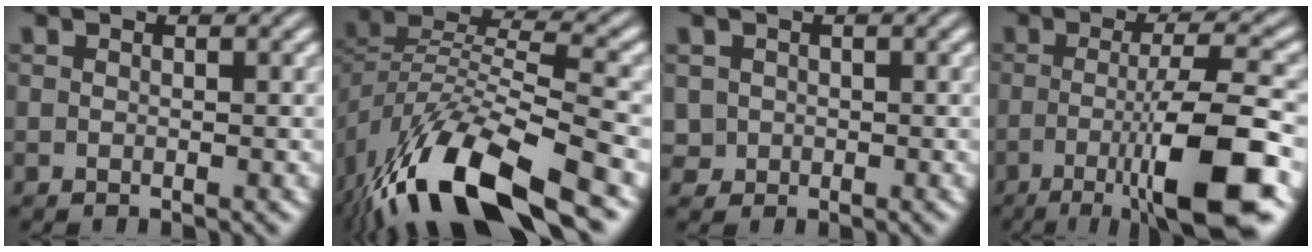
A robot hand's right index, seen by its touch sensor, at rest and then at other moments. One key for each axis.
{"total": 10.5, "fx": -4.3, "fy": 4.6, "fz": 8.3, "tx": -0.169, "ty": -0.039, "tz": -0.051}
{"total": 2.4, "fx": -0.1, "fy": 2.3, "fz": 0.8, "tx": -0.027, "ty": -0.018, "tz": 0.007}
{"total": 9.7, "fx": -3.7, "fy": 1.4, "fz": 8.9, "tx": -0.123, "ty": -0.016, "tz": -0.047}